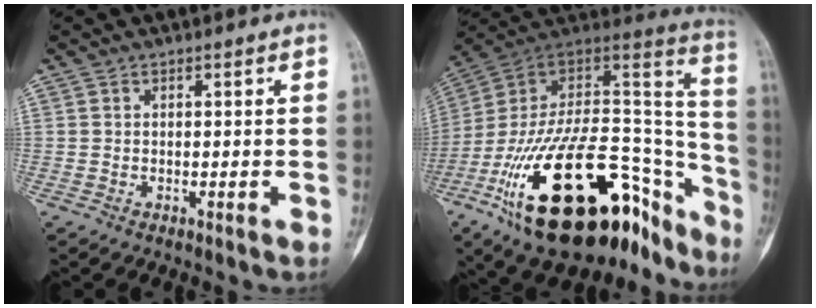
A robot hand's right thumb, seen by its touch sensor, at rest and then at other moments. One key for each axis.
{"total": 36.4, "fx": -20.7, "fy": 16.9, "fz": 24.8, "tx": -0.343, "ty": 0.076, "tz": -0.325}